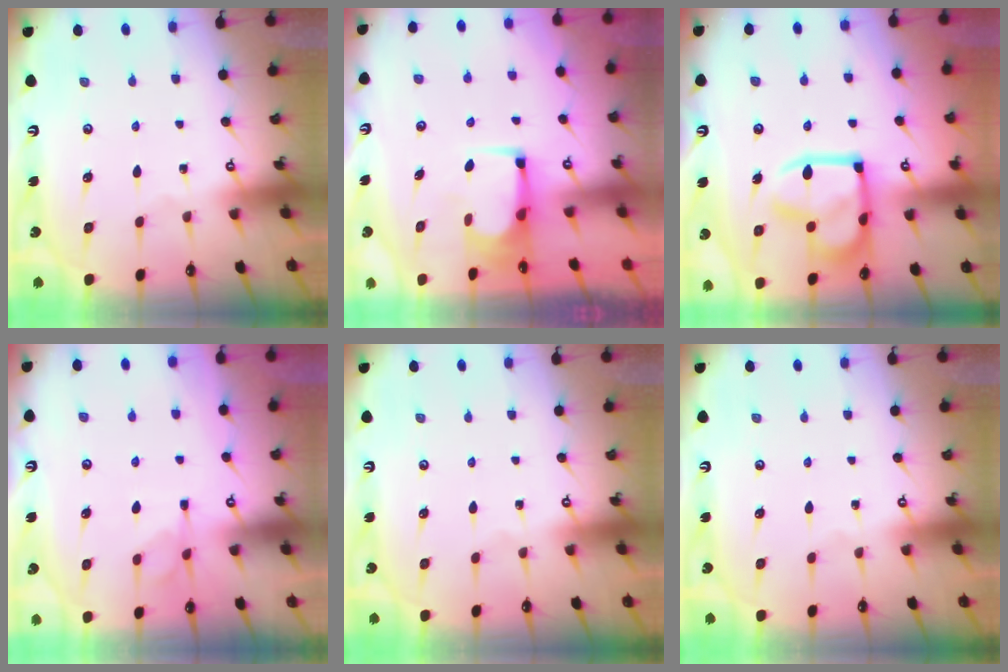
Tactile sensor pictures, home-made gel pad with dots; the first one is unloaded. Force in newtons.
{"total": 2.1, "press": 2.1, "slide": 0.1}
{"total": 17.2, "press": 17.1, "slide": 1.7}
{"total": 1.2, "press": 0.0, "slide": 1.2}
{"total": 0.0}
{"total": 0.0}